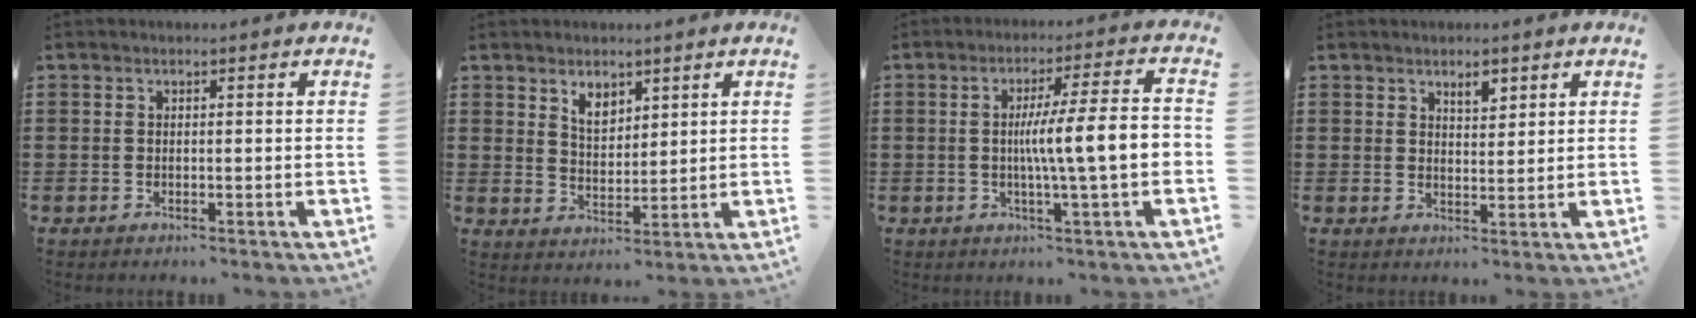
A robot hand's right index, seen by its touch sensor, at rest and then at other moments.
{"total": 3.8, "force": [2.5, 2.2, 1.7], "torque": [-0.034, 0.004, 0.045]}
{"total": 9.6, "force": [-0.5, 0.6, 9.6], "torque": [-0.159, -0.004, -0.015]}
{"total": 2.8, "force": [2.1, 1.2, 1.5], "torque": [-0.017, -0.002, 0.034]}